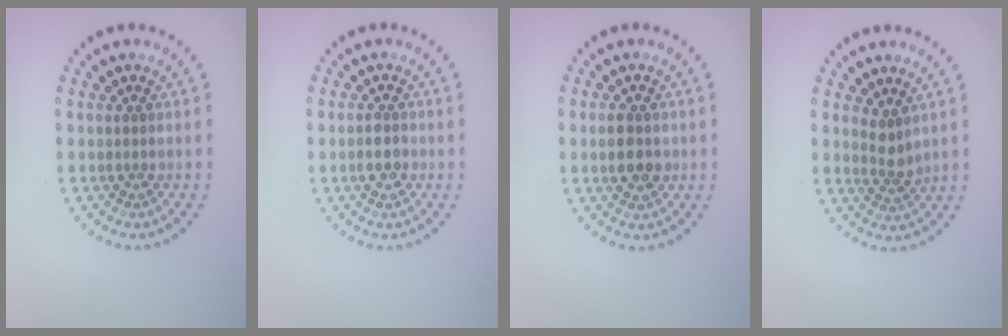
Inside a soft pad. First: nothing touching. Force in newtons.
{"total": 1.6, "press": 1.5, "slide": 0.3}
{"total": 3.2, "press": 3.2, "slide": 0.3}
{"total": 1.8, "press": 1.4, "slide": 1.2}